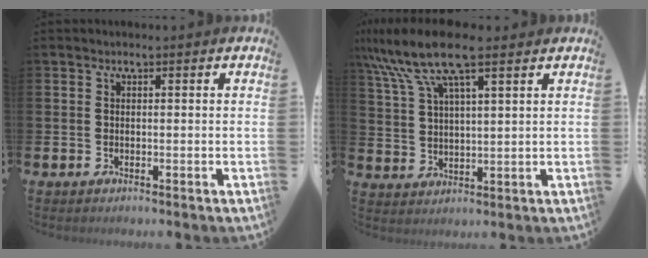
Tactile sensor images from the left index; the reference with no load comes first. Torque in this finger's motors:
{"motor_torque": [0.90, -1.25, 1.05, 0.21]}